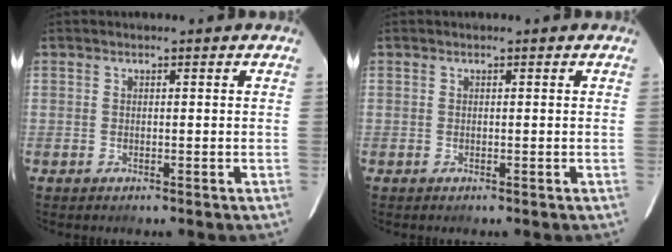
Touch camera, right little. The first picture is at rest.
{"total": 0.0}